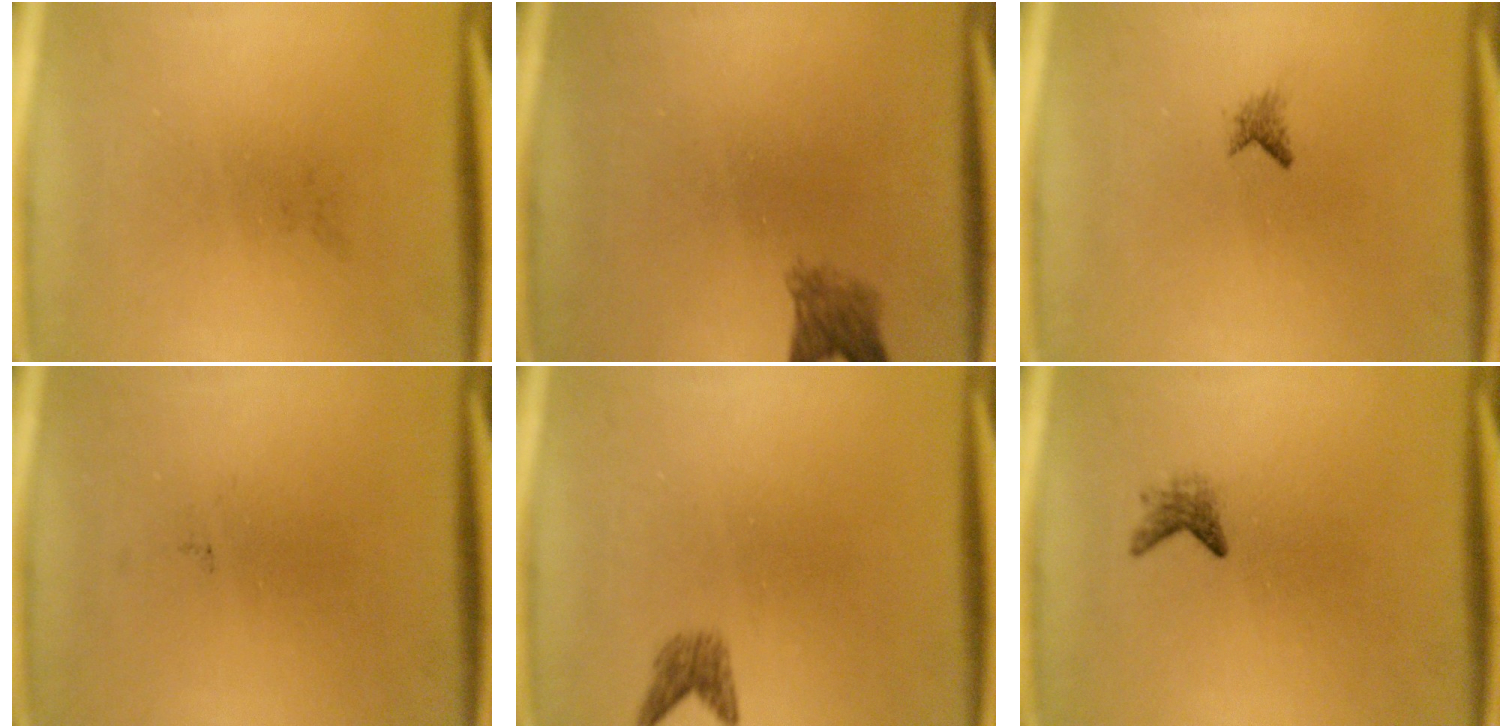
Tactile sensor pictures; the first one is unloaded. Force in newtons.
{"total": 2.9}
{"total": 0.9}
{"total": 0.0}
{"total": 1.8}
{"total": 1.5}